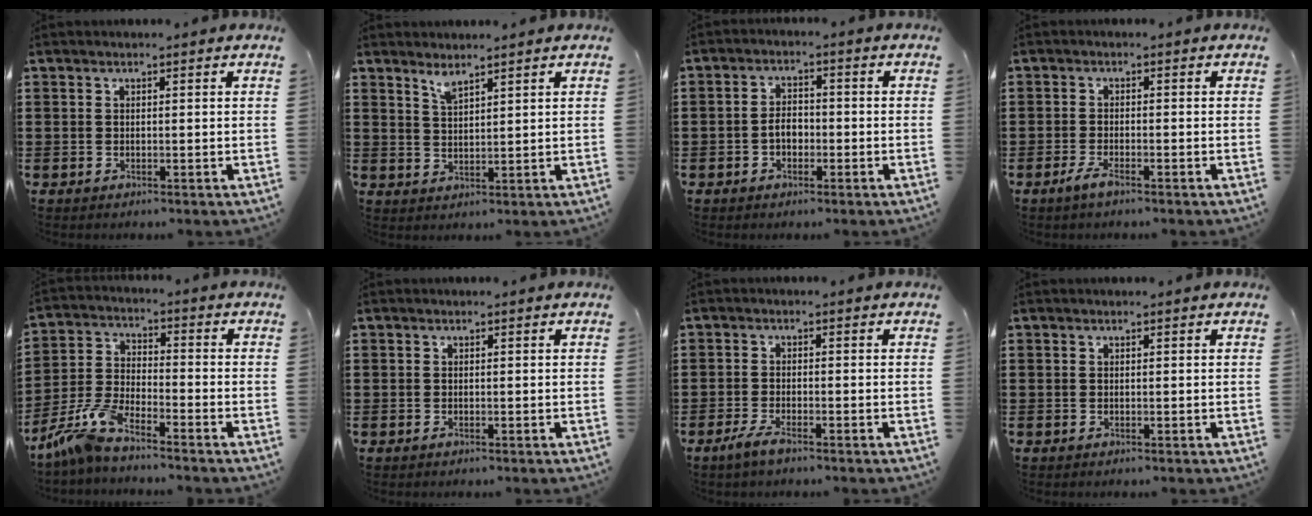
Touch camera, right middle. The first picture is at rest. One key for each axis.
{"total": 2.5, "fx": 2.1, "fy": 0.5, "fz": 1.2, "tx": -0.029, "ty": 0.001, "tz": 0.039}
{"total": 3.2, "fx": -1.2, "fy": 2.3, "fz": 1.9, "tx": -0.037, "ty": 0.005, "tz": -0.027}
{"total": 2.3, "fx": -1.6, "fy": 0.5, "fz": 1.6, "tx": -0.042, "ty": -0.006, "tz": -0.034}
{"total": 7.4, "fx": -6.5, "fy": 0.6, "fz": 3.4, "tx": -0.093, "ty": -0.008, "tz": -0.135}
{"total": 0.7, "fx": -0.5, "fy": 0.5, "fz": 0.1, "tx": -0.001, "ty": 0.001, "tz": -0.010}
{"total": 2.7, "fx": -2.0, "fy": 0.6, "fz": 1.8, "tx": -0.044, "ty": -0.001, "tz": -0.042}
{"total": 0.0}